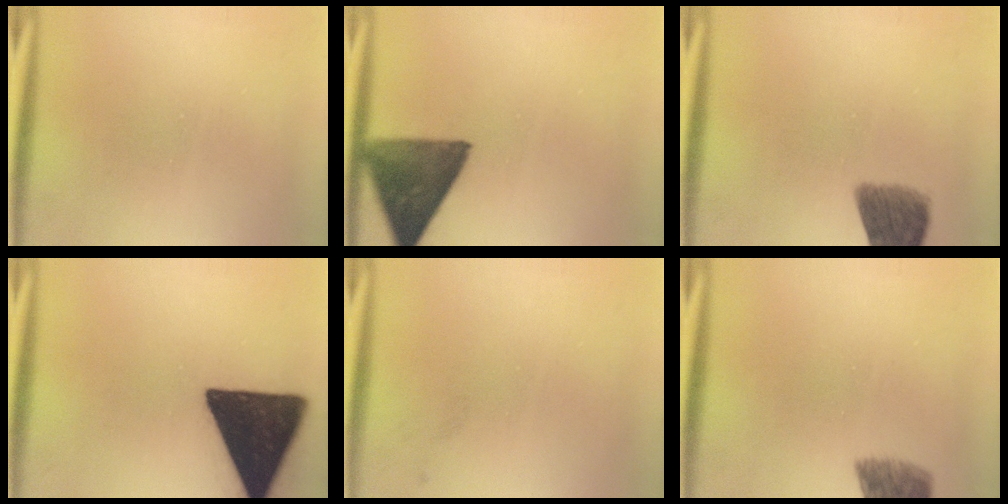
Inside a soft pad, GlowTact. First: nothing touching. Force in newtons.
{"total": 12.3}
{"total": 8.1}
{"total": 19.4}
{"total": 1.1}
{"total": 6.8}